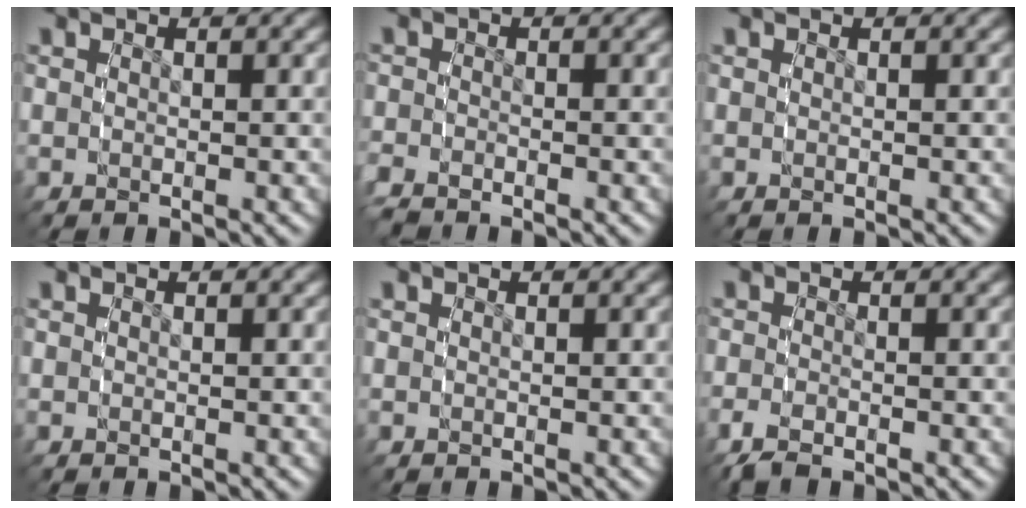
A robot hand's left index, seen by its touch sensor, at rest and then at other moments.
{"total": 1.8, "force": [-1.7, 0.8, 0.3], "torque": [-0.011, -0.005, -0.031]}
{"total": 0.0}
{"total": 0.0}
{"total": 0.0}
{"total": 1.6, "force": [-1.4, 0.4, 0.7], "torque": [-0.018, -0.004, -0.023]}